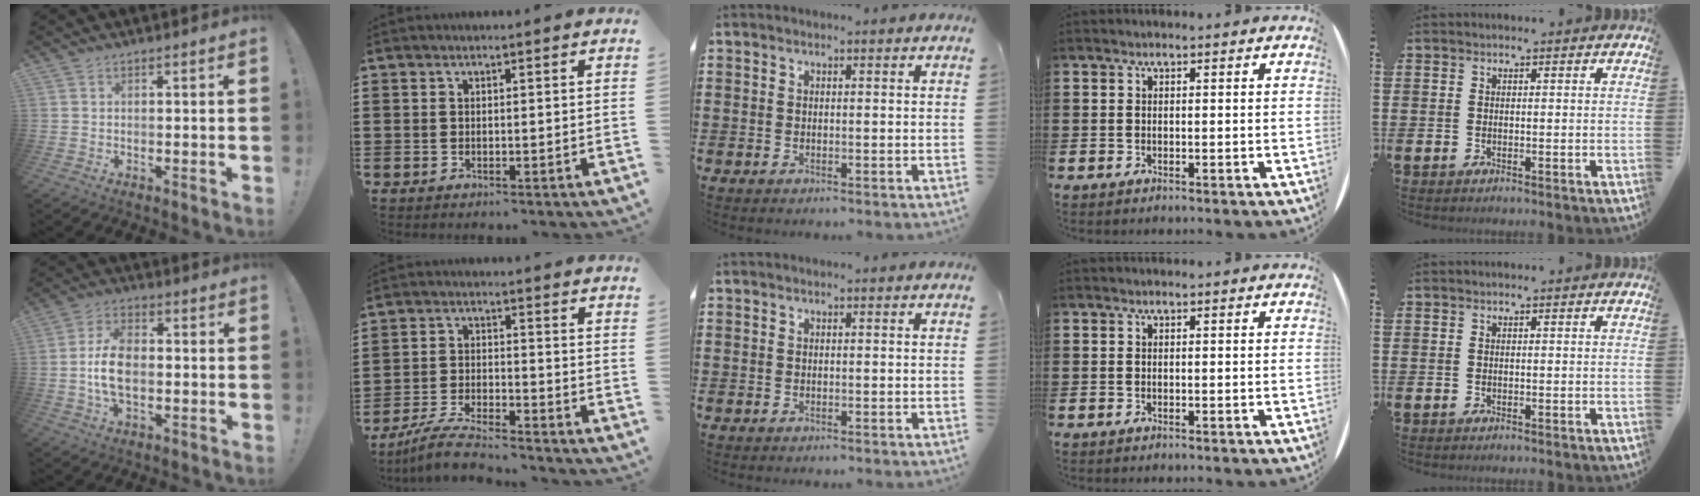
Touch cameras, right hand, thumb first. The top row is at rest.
{"thumb": {"total": 10.4, "force": [-1.0, 6.4, 8.1], "torque": [-0.144, 0.005, -0.017]}, "index": {"total": 5.9, "force": [-5.5, 0.3, 1.9], "torque": [-0.050, -0.004, -0.109]}}